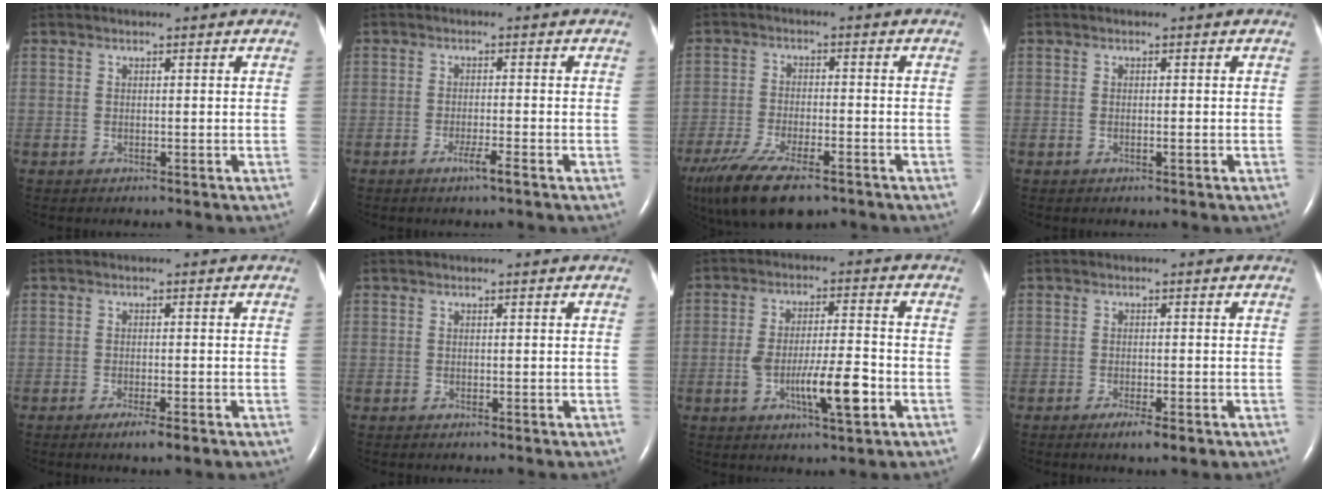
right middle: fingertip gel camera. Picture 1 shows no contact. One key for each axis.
{"total": 2.6, "fx": -1.6, "fy": -0.2, "fz": 2.0, "tx": -0.041, "ty": -0.005, "tz": -0.030}
{"total": 15.3, "fx": -10.7, "fy": 4.9, "fz": 9.8, "tx": -0.210, "ty": -0.033, "tz": -0.177}
{"total": 0.5, "fx": -0.2, "fy": 0.0, "fz": 0.5, "tx": -0.015, "ty": -0.002, "tz": -0.003}
{"total": 3.4, "fx": -2.1, "fy": 0.3, "fz": 2.7, "tx": -0.045, "ty": -0.007, "tz": -0.032}
{"total": 0.0}
{"total": 9.0, "fx": -3.1, "fy": 1.3, "fz": 8.4, "tx": -0.151, "ty": -0.001, "tz": -0.051}
{"total": 3.6, "fx": -2.1, "fy": 0.6, "fz": 2.9, "tx": -0.048, "ty": -0.007, "tz": -0.030}